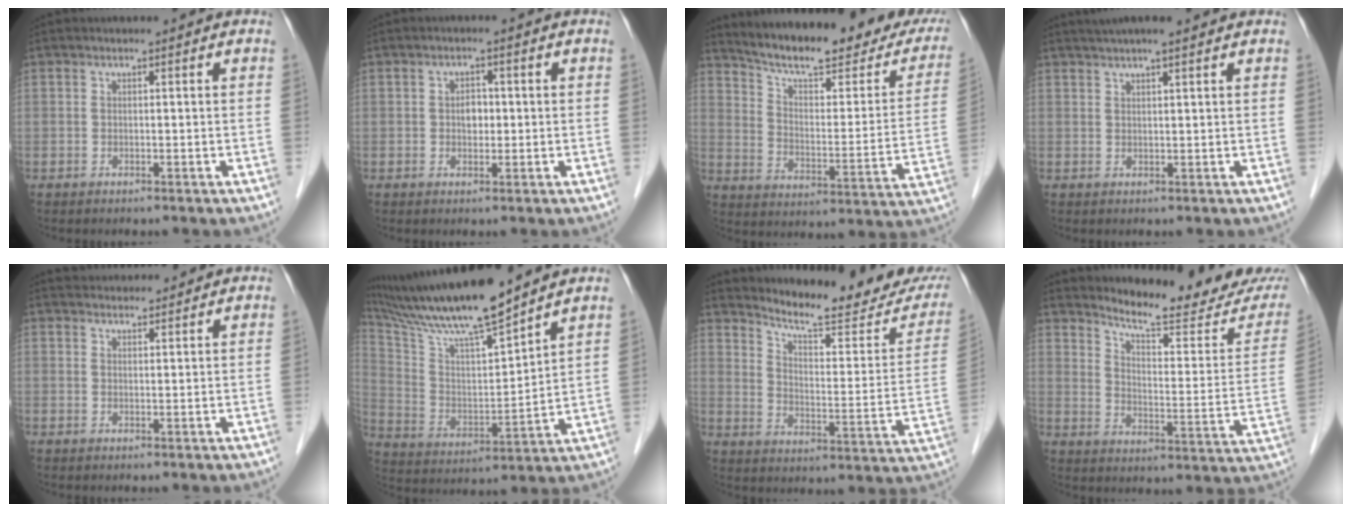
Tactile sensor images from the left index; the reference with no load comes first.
{"total": 2.2, "force": [-0.1, 1.5, 1.5], "torque": [-0.023, 0.002, -0.002]}
{"total": 24.0, "force": [20.2, 5.0, 12.0], "torque": [-0.169, -0.036, 0.261]}
{"total": 6.5, "force": [5.5, 0.5, 3.6], "torque": [-0.052, 0.028, 0.079]}
{"total": 5.5, "force": [5.3, 0.9, 0.9], "torque": [-0.012, 0.028, 0.075]}
{"total": 17.8, "force": [15.4, 0.4, 9.0], "torque": [-0.169, 0.004, 0.277]}
{"total": 17.6, "force": [16.2, 1.4, 6.7], "torque": [-0.098, -0.067, 0.211]}
{"total": 15.9, "force": [15.0, 0.5, 5.4], "torque": [-0.077, -0.071, 0.196]}